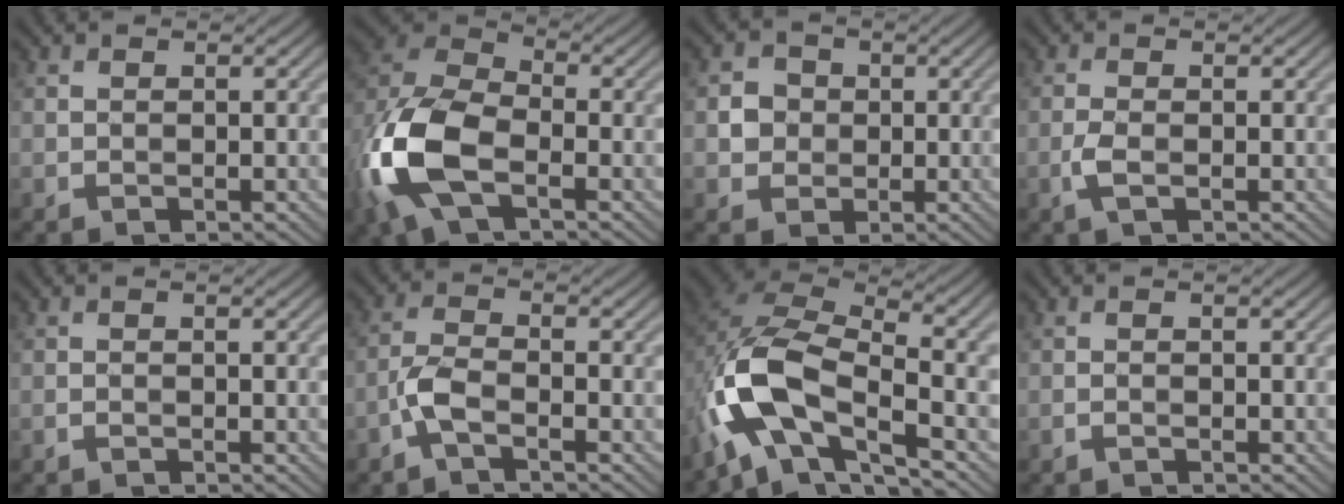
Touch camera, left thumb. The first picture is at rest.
{"total": 13.8, "force": [-4.4, 7.5, 10.7], "torque": [-0.284, -0.016, -0.094]}
{"total": 3.0, "force": [0.0, 2.9, 1.0], "torque": [-0.025, 0.002, -0.006]}
{"total": 2.3, "force": [-0.7, 0.8, 2.0], "torque": [-0.051, 0.001, -0.020]}
{"total": 1.1, "force": [-0.2, 0.1, 1.1], "torque": [-0.020, 0.005, -0.008]}
{"total": 3.7, "force": [-2.1, 1.1, 2.9], "torque": [-0.072, 0.005, -0.054]}
{"total": 14.1, "force": [-4.7, 6.8, 11.5], "torque": [-0.229, -0.014, -0.094]}
{"total": 1.4, "force": [-0.2, 0.1, 1.4], "torque": [-0.025, 0.005, -0.009]}